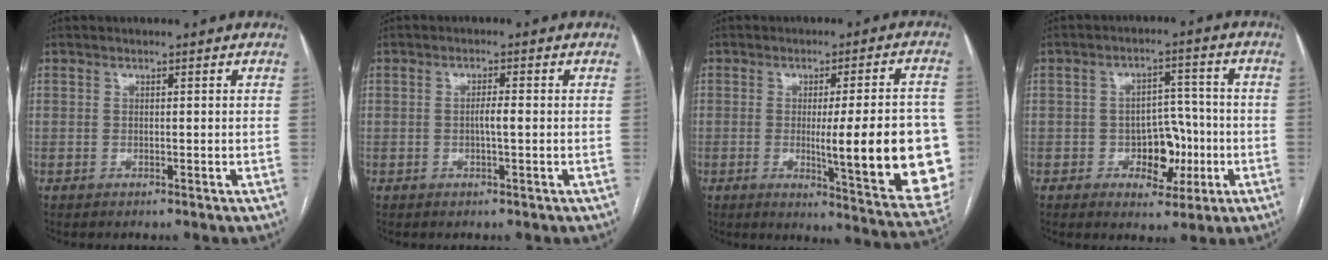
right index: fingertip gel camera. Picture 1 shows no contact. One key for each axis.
{"total": 2.1, "fx": -0.2, "fy": 0.1, "fz": 2.1, "tx": -0.039, "ty": 0.001, "tz": -0.003}
{"total": 18.8, "fx": -2.2, "fy": 2.1, "fz": 18.5, "tx": -0.163, "ty": -0.001, "tz": -0.012}
{"total": 7.3, "fx": -2.0, "fy": 4.4, "fz": 5.4, "tx": -0.072, "ty": 0.017, "tz": -0.024}